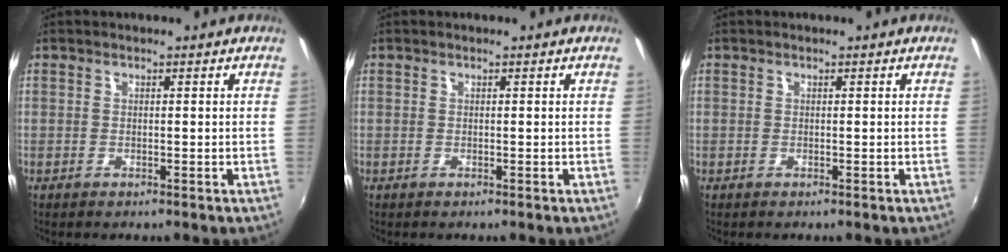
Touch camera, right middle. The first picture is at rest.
{"total": 0.0}
{"total": 0.0}